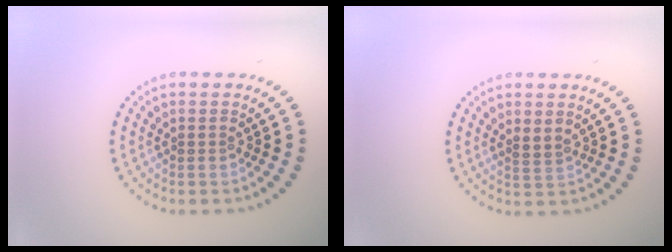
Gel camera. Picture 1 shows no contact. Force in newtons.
{"total": 1.1, "press": 1.0, "slide": 0.5}